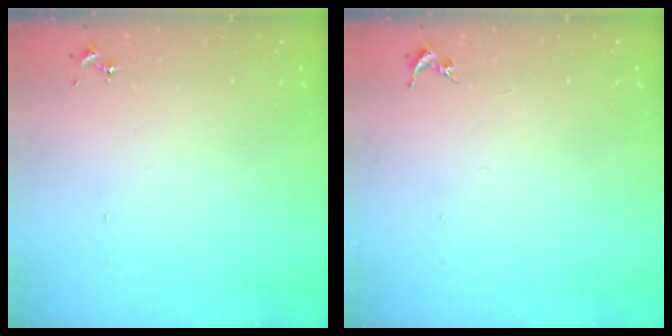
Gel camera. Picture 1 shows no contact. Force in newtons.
{"total": 0.0}